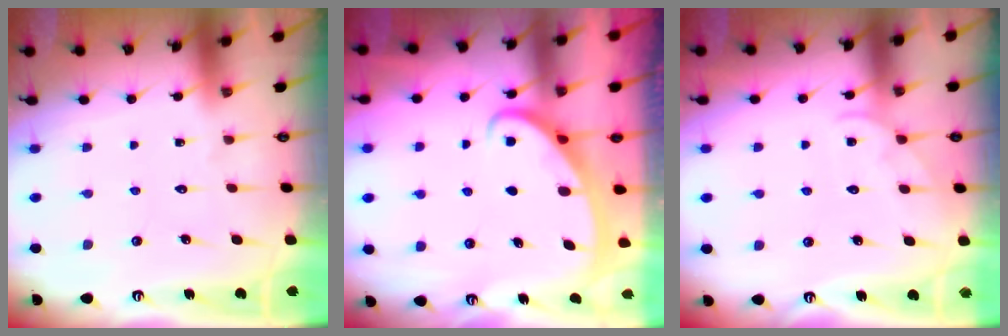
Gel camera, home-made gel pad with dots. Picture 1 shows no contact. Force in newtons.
{"total": 2.7, "press": 2.7, "slide": 0.3}
{"total": 2.3, "press": 2.3, "slide": 0.3}